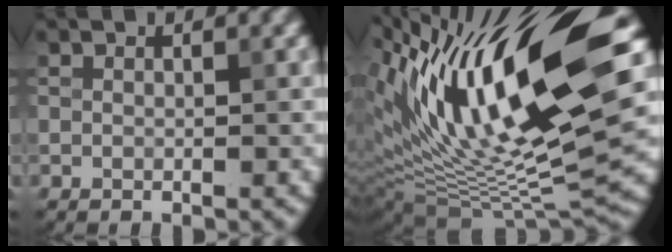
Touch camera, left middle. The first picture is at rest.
{"total": 18.2, "force": [6.2, 6.1, 16.0], "torque": [-0.289, 0.030, 0.102]}